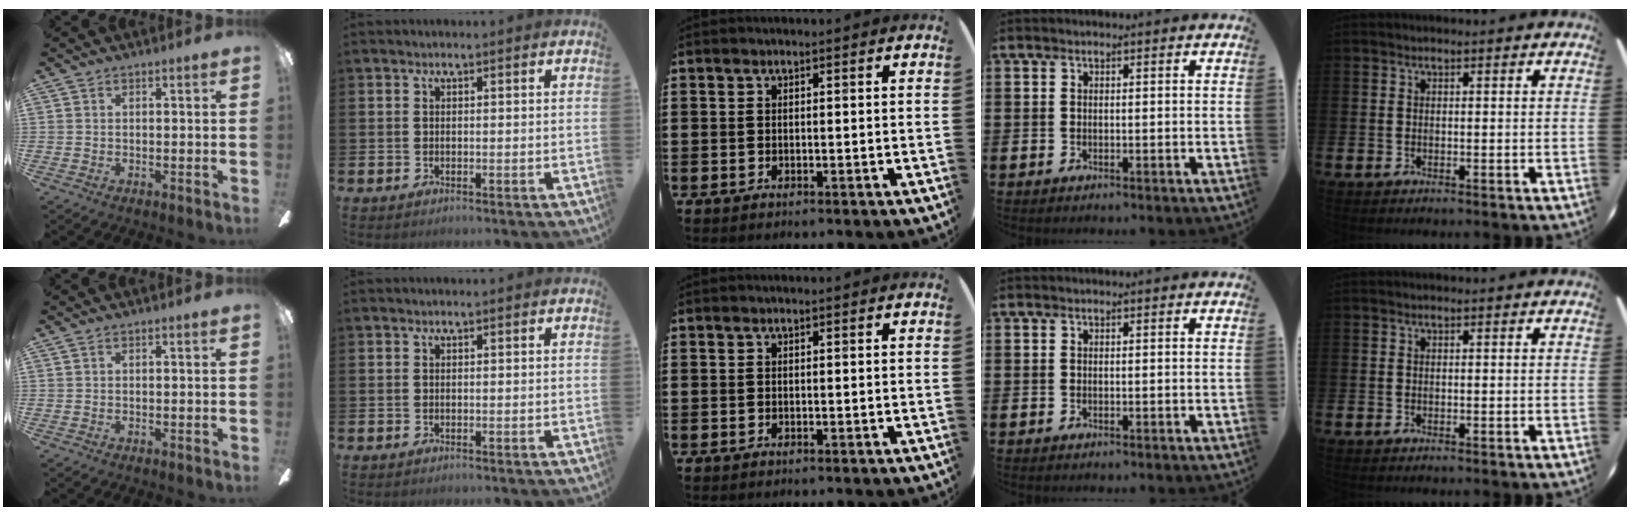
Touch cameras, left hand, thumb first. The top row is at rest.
{}